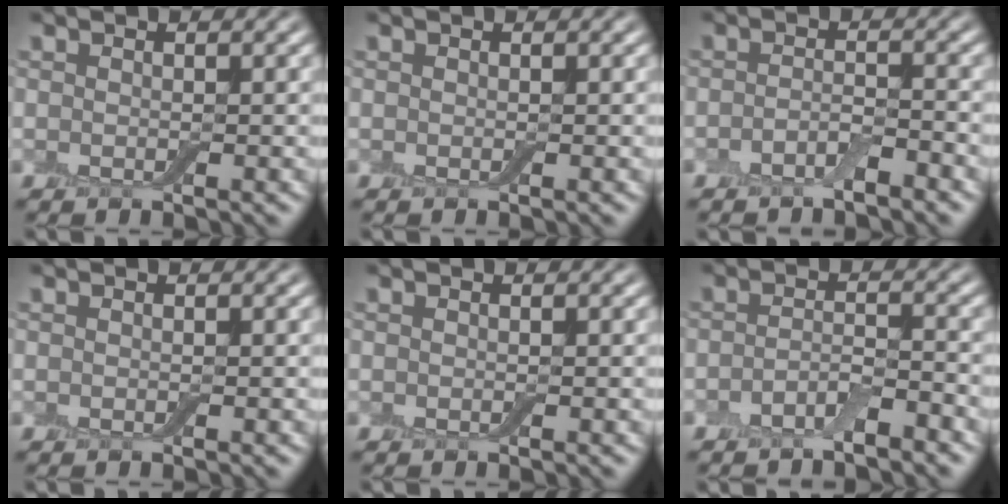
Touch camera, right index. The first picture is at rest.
{"total": 0.0}
{"total": 1.8, "force": [-1.3, 0.5, 1.1], "torque": [-0.024, 0.003, -0.030]}
{"total": 0.0}
{"total": 0.0}
{"total": 2.4, "force": [-1.7, 0.6, 1.6], "torque": [-0.032, 0.004, -0.038]}